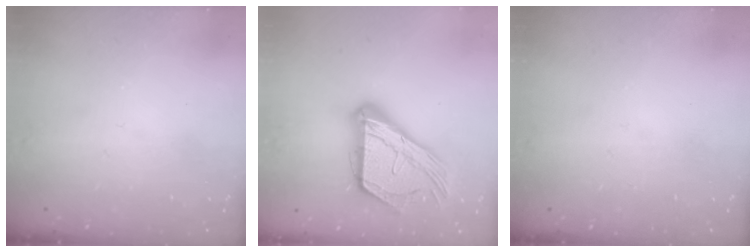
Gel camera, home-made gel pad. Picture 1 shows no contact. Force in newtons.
{"total": 19.5, "press": 19.4, "slide": 1.6}
{"total": 0.0}